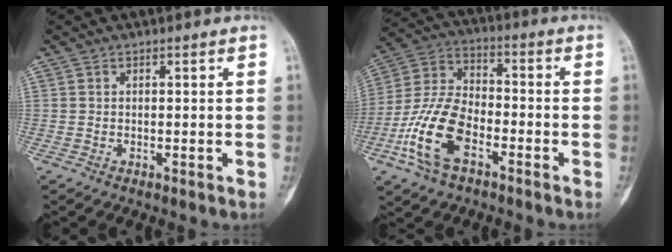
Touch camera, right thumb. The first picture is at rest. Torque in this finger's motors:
{"motor_torque": [1.07, 1.46, 0.60, 0.41, 0.08]}